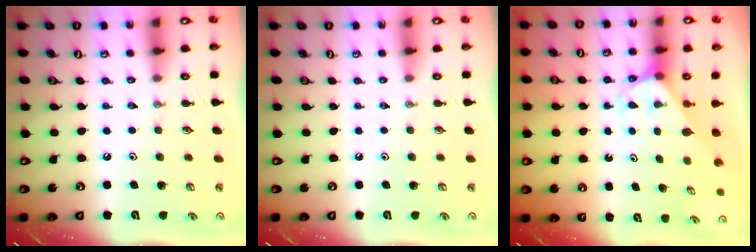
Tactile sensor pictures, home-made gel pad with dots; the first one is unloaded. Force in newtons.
{"total": 0.0}
{"total": 2.4, "press": 2.4, "slide": 0.2}